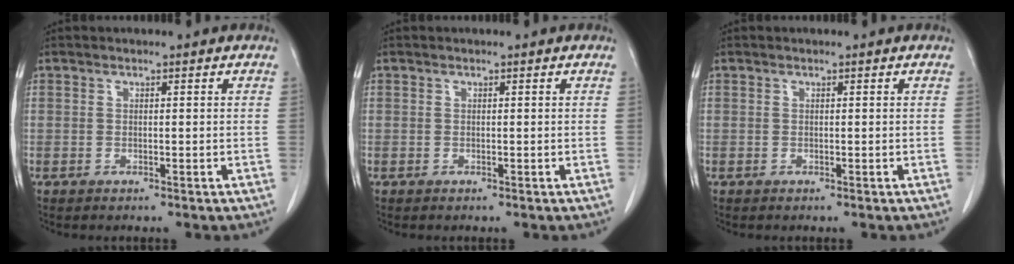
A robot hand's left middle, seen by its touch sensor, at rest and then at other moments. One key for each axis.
{"total": 0.0}
{"total": 0.0}